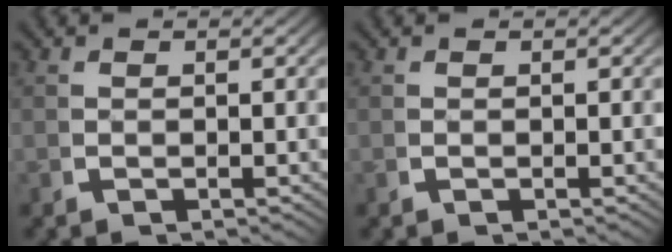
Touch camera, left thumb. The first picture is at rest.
{"total": 0.0}